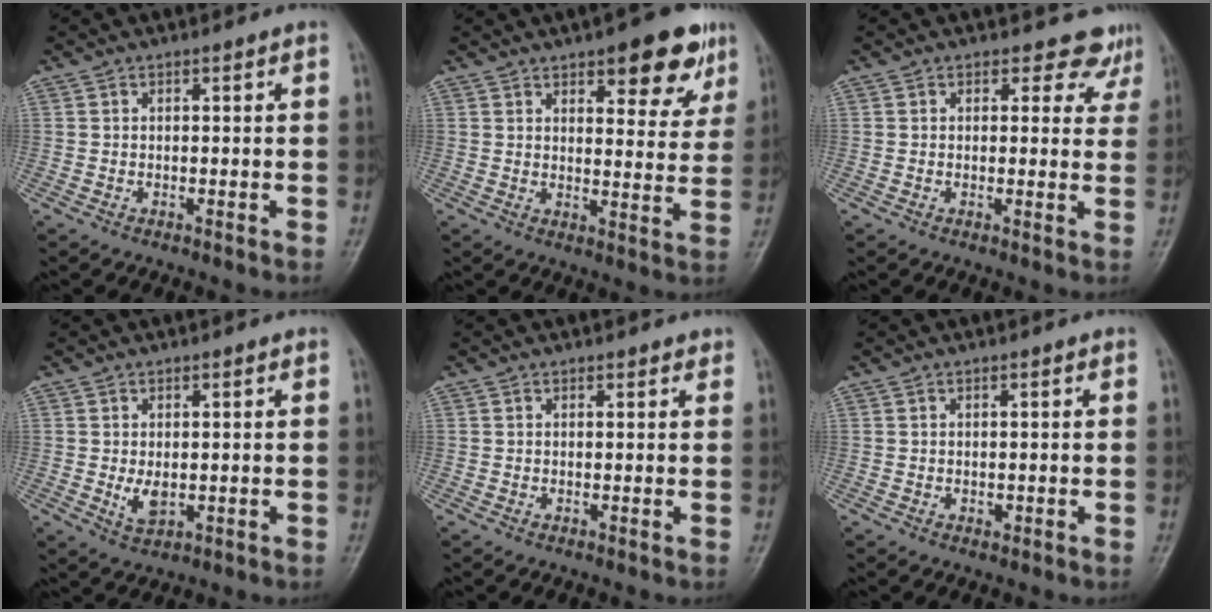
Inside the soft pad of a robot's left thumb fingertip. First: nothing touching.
{"total": 12.6, "force": [7.5, 4.8, 8.9], "torque": [-0.072, -0.033, 0.096]}
{"total": 4.8, "force": [4.0, 2.7, 0.3], "torque": [0.030, -0.024, 0.027]}
{"total": 3.5, "force": [-0.1, 2.2, 2.8], "torque": [-0.044, -0.009, 0.006]}
{"total": 1.0, "force": [0.8, 0.5, 0.3], "torque": [0.001, -0.004, 0.007]}
{"total": 0.8, "force": [0.0, 0.6, 0.5], "torque": [-0.005, -0.001, 0.000]}